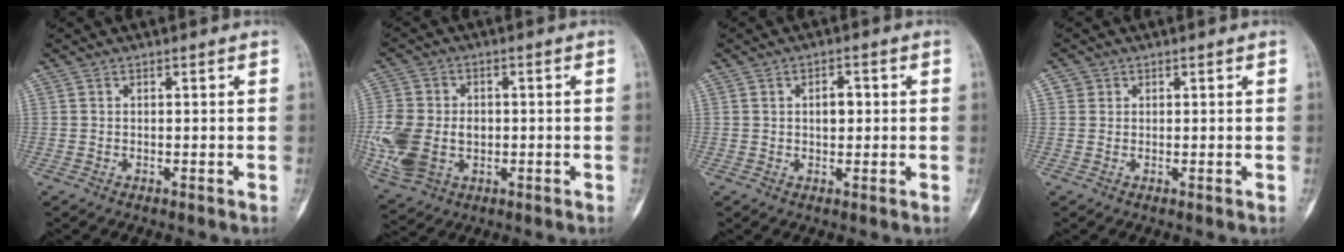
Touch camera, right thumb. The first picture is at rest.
{"total": 14.4, "force": [-2.0, 10.5, 9.6], "torque": [-0.222, 0.004, -0.029]}
{"total": 3.0, "force": [0.3, 1.9, 2.4], "torque": [-0.025, 0.005, 0.005]}
{"total": 1.4, "force": [0.4, 1.3, 0.1], "torque": [0.012, 0.002, 0.003]}